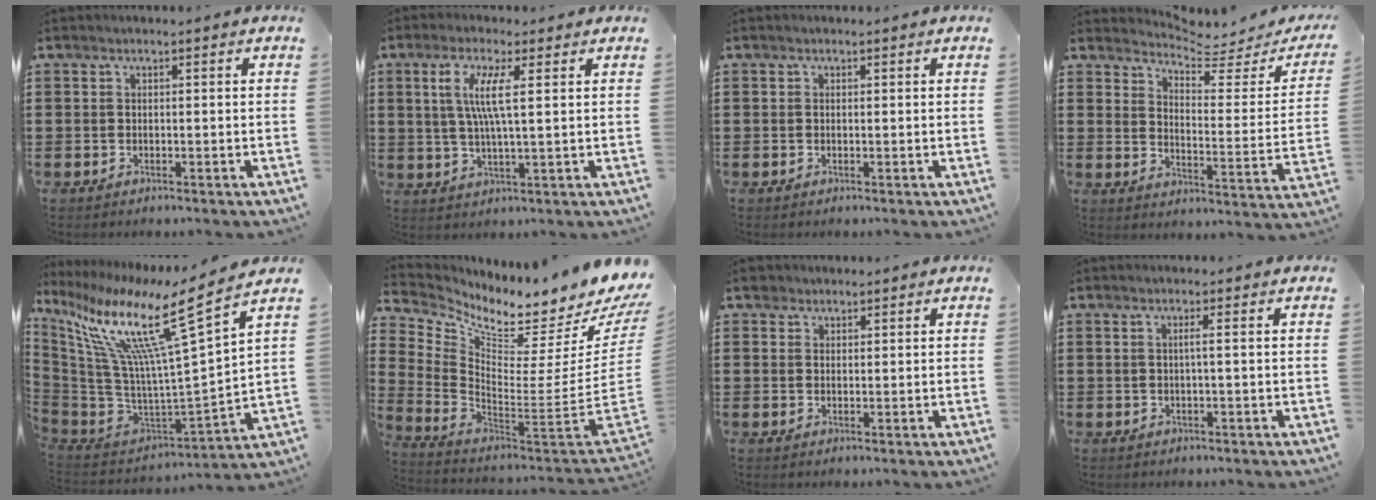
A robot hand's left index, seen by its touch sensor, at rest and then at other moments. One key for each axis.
{"total": 6.1, "fx": 2.0, "fy": 1.1, "fz": 5.6, "tx": -0.117, "ty": 0.000, "tz": 0.031}
{"total": 0.0}
{"total": 4.9, "fx": 4.8, "fy": 0.3, "fz": 1.2, "tx": -0.035, "ty": -0.040, "tz": 0.076}
{"total": 15.4, "fx": 9.5, "fy": 1.4, "fz": 12.0, "tx": -0.263, "ty": -0.070, "tz": 0.140}
{"total": 4.8, "fx": 4.2, "fy": 0.5, "fz": 2.3, "tx": -0.053, "ty": -0.071, "tz": 0.060}
{"total": 1.8, "fx": 1.5, "fy": 1.0, "fz": 0.1, "tx": -0.007, "ty": 0.006, "tz": 0.030}
{"total": 1.4, "fx": 0.0, "fy": -0.3, "fz": 1.4, "tx": -0.025, "ty": -0.001, "tz": -0.004}